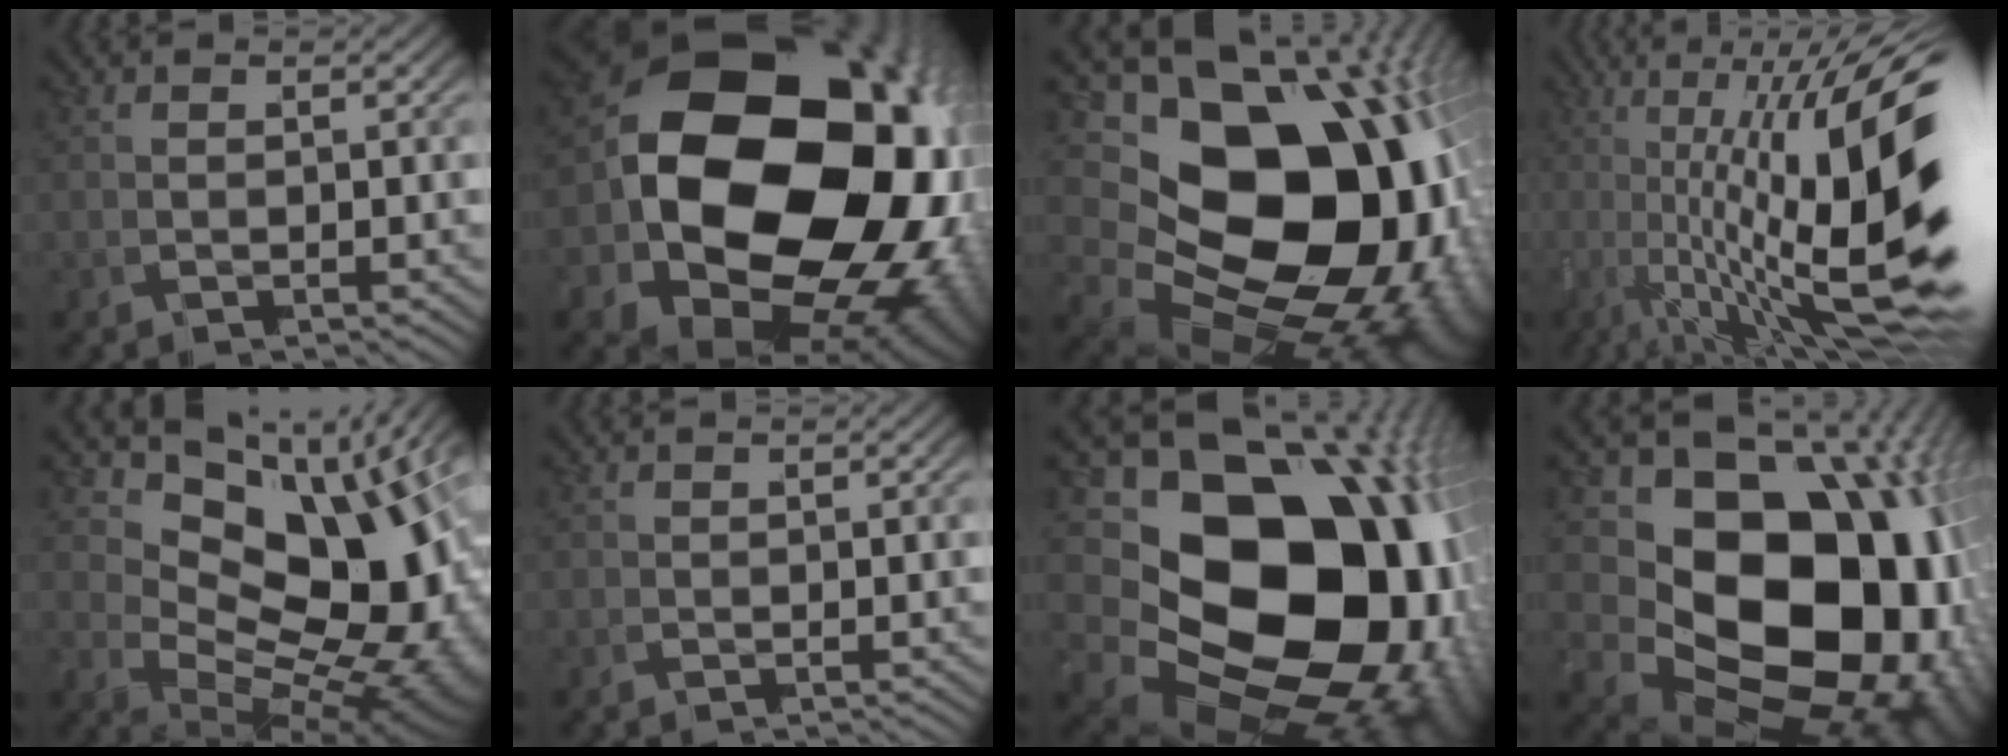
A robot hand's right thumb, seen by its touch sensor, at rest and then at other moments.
{"total": 34.8, "force": [-0.8, 24.4, 24.9], "torque": [-0.402, -0.102, 0.022]}
{"total": 24.8, "force": [-1.5, 17.5, 17.5], "torque": [-0.306, -0.083, 0.010]}
{"total": 16.8, "force": [-0.5, 9.3, 13.9], "torque": [-0.238, -0.072, 0.029]}
{"total": 15.2, "force": [1.4, 9.9, 11.5], "torque": [-0.168, -0.046, 0.045]}
{"total": 0.0}
{"total": 27.8, "force": [-2.2, 19.9, 19.3], "torque": [-0.345, -0.101, 0.005]}
{"total": 24.6, "force": [-1.5, 17.3, 17.4], "torque": [-0.295, -0.100, 0.020]}